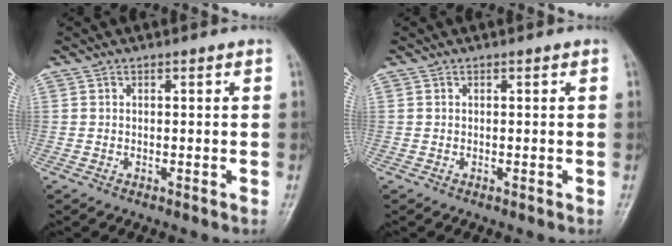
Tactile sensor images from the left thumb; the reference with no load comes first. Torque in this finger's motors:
{"motor_torque": [-0.04, 0.04, -0.02, 0.01, 0.00]}